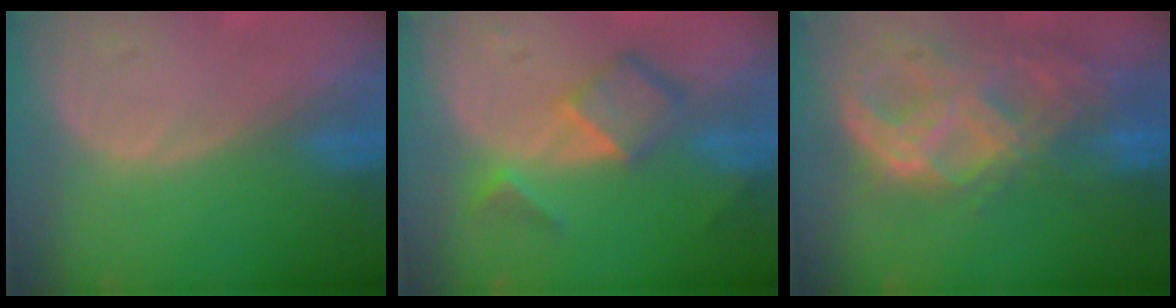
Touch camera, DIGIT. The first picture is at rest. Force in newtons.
{"total": 6.9, "press": 6.0, "slide": 3.5}
{"total": 11.4, "press": 9.7, "slide": 6.1}